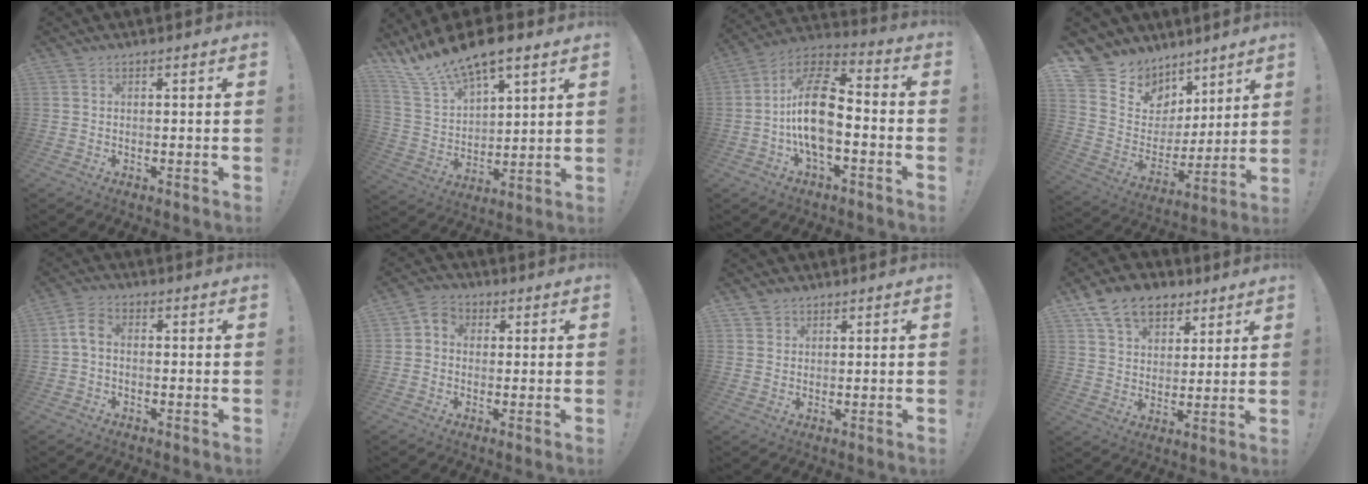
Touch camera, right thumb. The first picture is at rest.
{"total": 13.8, "force": [11.4, 4.6, 6.2], "torque": [-0.127, -0.087, 0.208]}
{"total": 18.3, "force": [-2.9, 9.5, 15.4], "torque": [-0.285, 0.027, -0.049]}
{"total": 10.3, "force": [6.8, 7.6, 0.7], "torque": [-0.028, -0.069, 0.146]}
{"total": 4.7, "force": [0.0, 3.2, 3.4], "torque": [-0.072, 0.010, 0.001]}
{"total": 4.5, "force": [0.0, 3.9, 2.1], "torque": [-0.033, 0.009, 0.002]}
{"total": 2.2, "force": [1.5, 1.6, 0.1], "torque": [0.010, -0.009, 0.025]}
{"total": 12.9, "force": [7.8, 8.7, 5.5], "torque": [-0.083, -0.040, 0.149]}